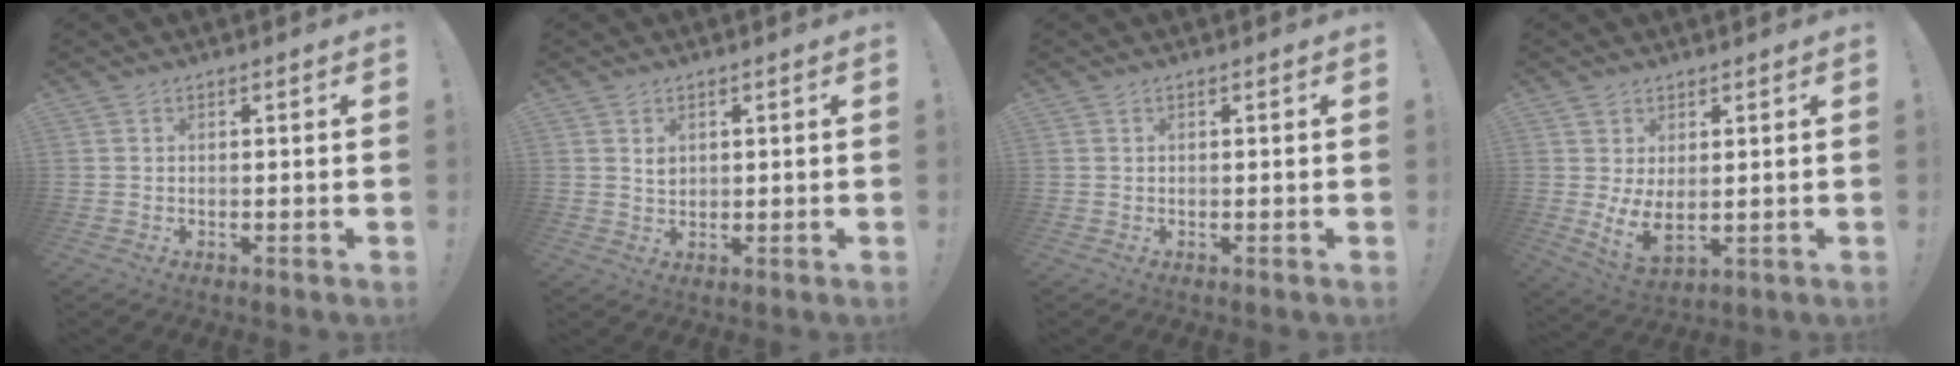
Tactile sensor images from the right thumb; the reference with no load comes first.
{"total": 2.4, "force": [1.3, 1.9, 0.4], "torque": [0.004, -0.010, 0.023]}
{"total": 0.0}
{"total": 6.3, "force": [1.7, 3.3, 5.1], "torque": [-0.086, -0.024, 0.035]}